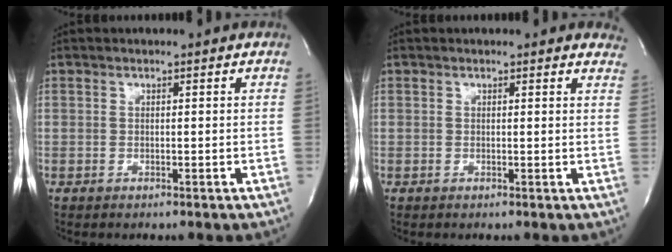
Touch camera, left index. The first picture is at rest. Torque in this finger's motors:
{"motor_torque": [-0.15, -0.30, 0.02, -0.05]}